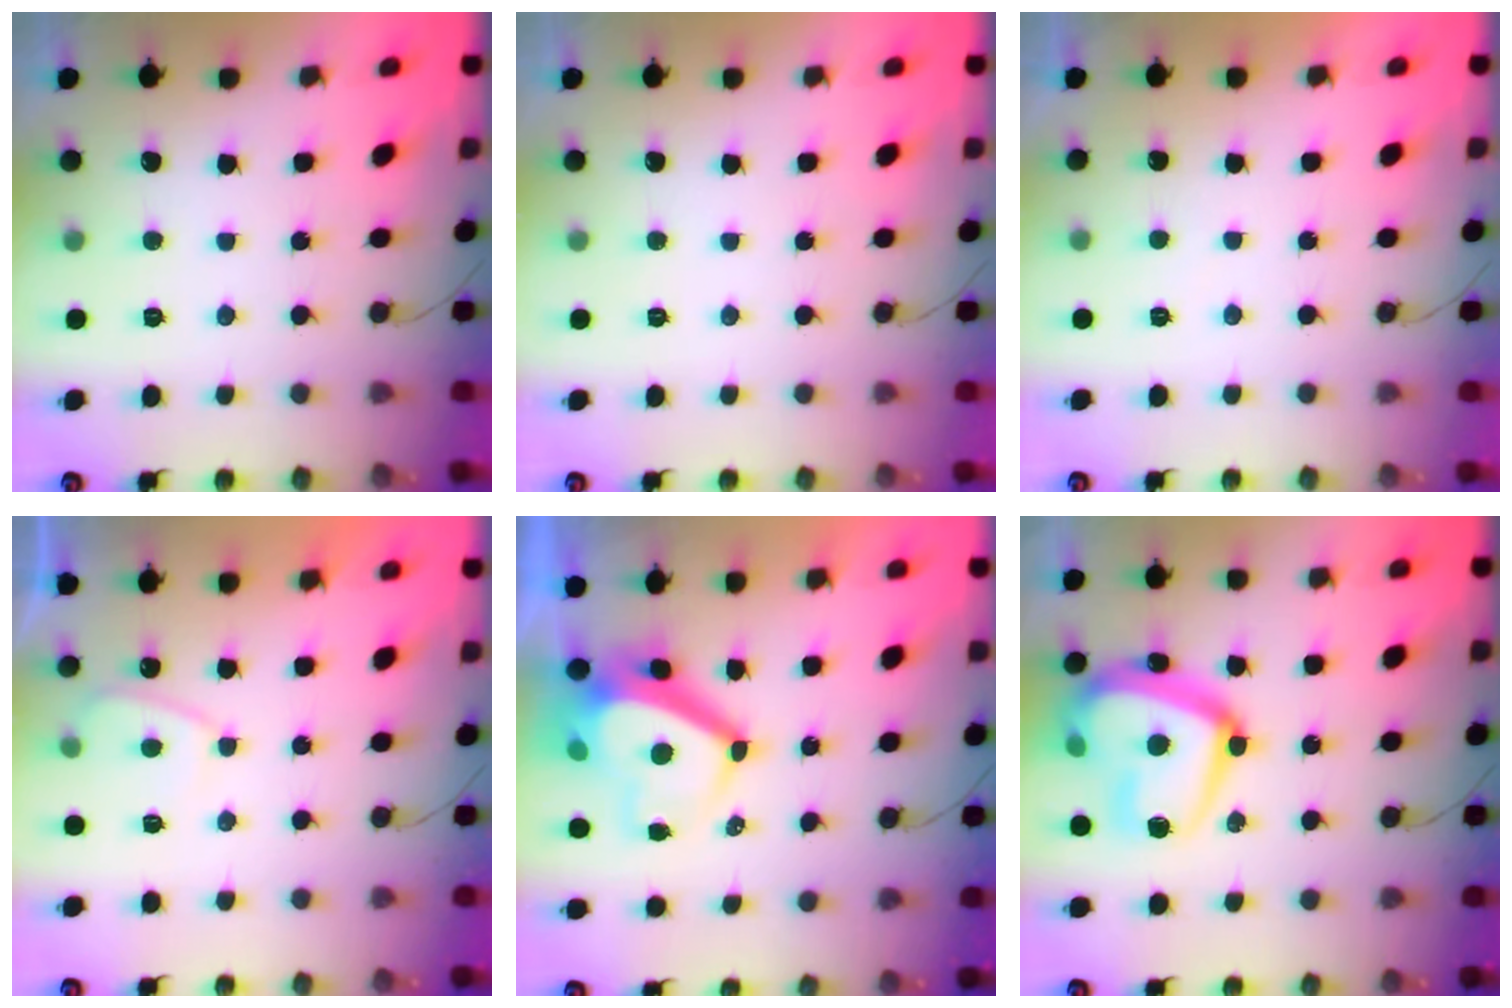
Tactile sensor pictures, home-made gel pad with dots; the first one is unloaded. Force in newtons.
{"total": 0.0}
{"total": 0.7, "press": 0.5, "slide": 0.5}
{"total": 2.5, "press": 2.4, "slide": 0.7}
{"total": 7.9, "press": 7.9, "slide": 1.0}
{"total": 22.4, "press": 22.3, "slide": 2.2}